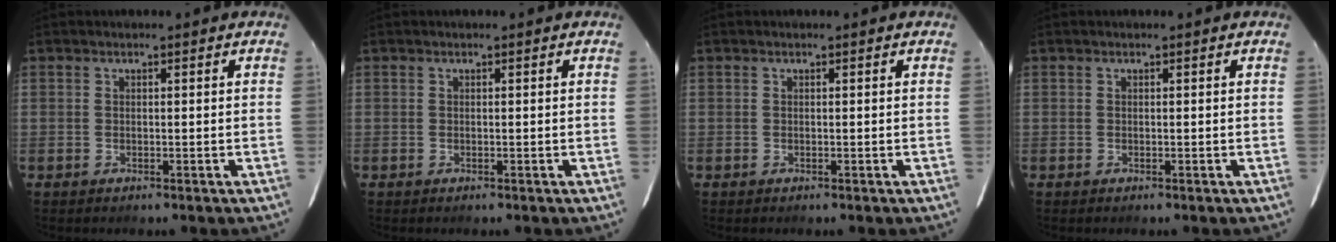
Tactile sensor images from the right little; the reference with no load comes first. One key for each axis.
{"total": 0.0}
{"total": 0.0}
{"total": 0.0}